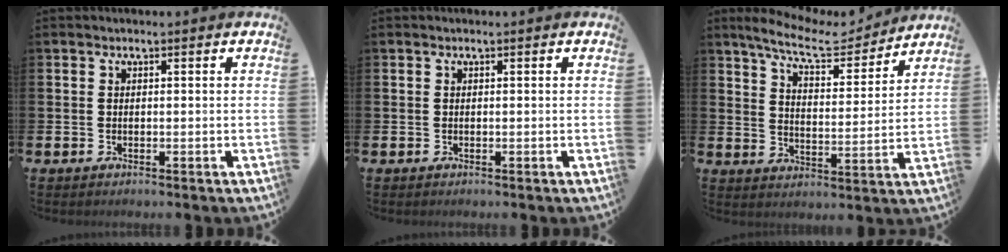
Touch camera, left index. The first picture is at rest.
{"total": 0.0}
{"total": 8.8, "force": [7.9, 2.0, 3.4], "torque": [-0.087, -0.048, 0.135]}